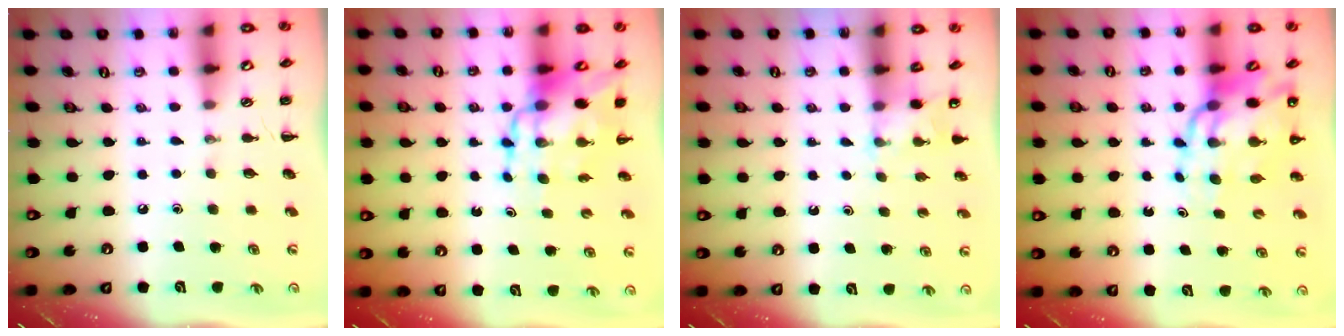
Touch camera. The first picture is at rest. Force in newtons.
{"total": 11.0, "press": 10.6, "slide": 3.0}
{"total": 2.0, "press": 1.9, "slide": 0.6}
{"total": 14.2, "press": 13.5, "slide": 4.5}